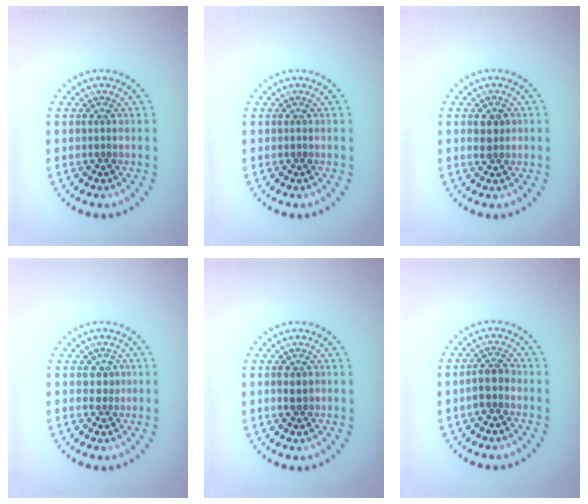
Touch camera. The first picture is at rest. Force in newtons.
{"total": 0.0}
{"total": 1.6, "press": 1.6, "slide": 0.1}
{"total": 1.3, "press": 1.2, "slide": 0.5}
{"total": 1.2, "press": 1.2, "slide": 0.2}
{"total": 2.0, "press": 1.8, "slide": 0.8}